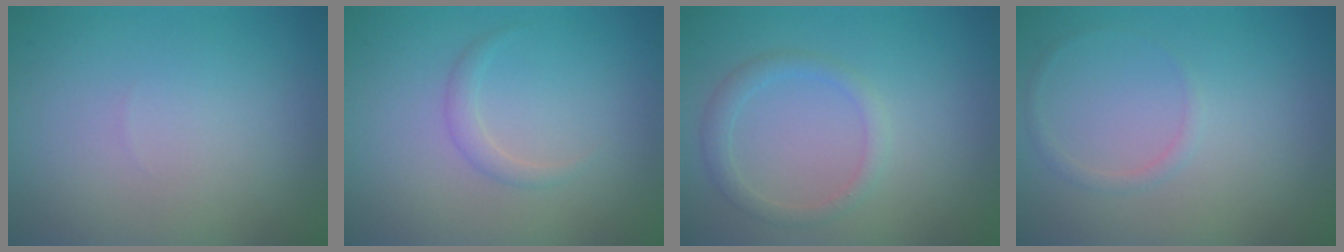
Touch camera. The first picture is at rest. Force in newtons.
{"total": 1.1, "press": 1.1, "slide": 0.1}
{"total": 1.8, "press": 1.8, "slide": 0.2}
{"total": 0.8, "press": 0.8, "slide": 0.0}